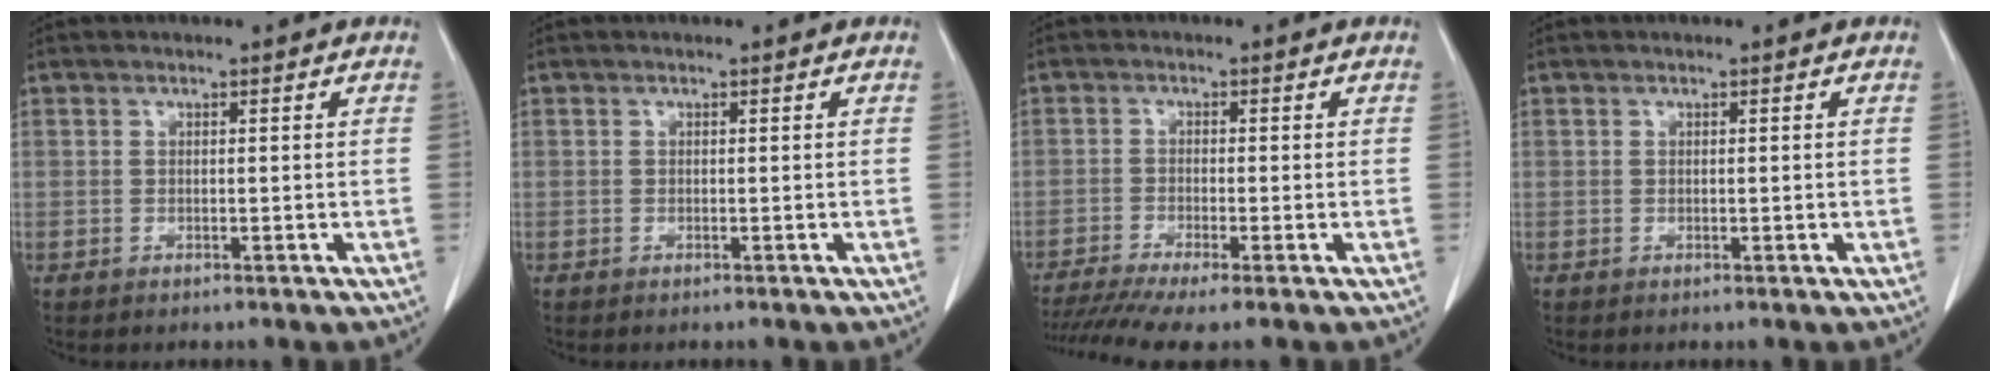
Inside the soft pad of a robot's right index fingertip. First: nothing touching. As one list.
[{"total": 0.0}, {"total": 7.9, "force": [-6.2, -0.1, 5.0], "torque": [-0.084, -0.013, -0.102]}, {"total": 0.0}]